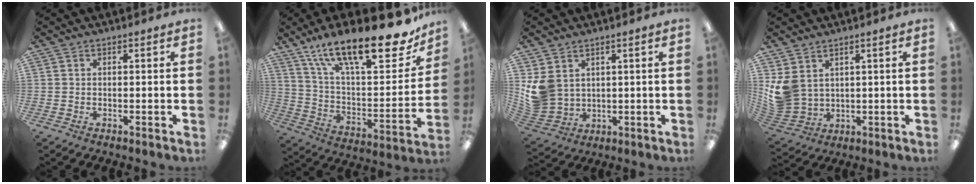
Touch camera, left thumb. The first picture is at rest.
{"total": 25.4, "force": [17.7, 8.0, 16.4], "torque": [-0.250, -0.113, 0.294]}
{"total": 7.8, "force": [3.2, 6.3, 3.3], "torque": [-0.087, -0.009, 0.065]}
{"total": 7.9, "force": [3.3, 5.9, 4.0], "torque": [-0.097, -0.014, 0.067]}